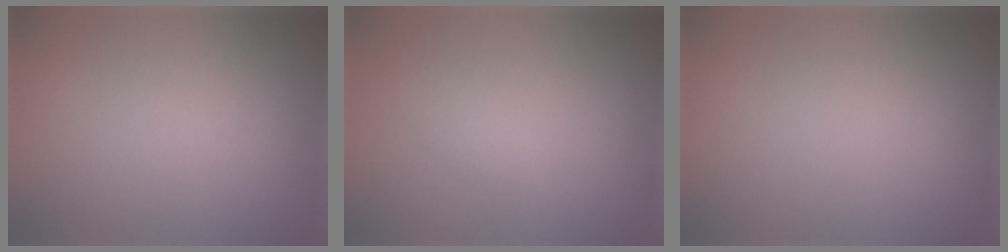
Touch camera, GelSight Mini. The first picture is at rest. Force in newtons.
{"total": 1.4, "press": 1.4, "slide": 0.1}
{"total": 0.0}